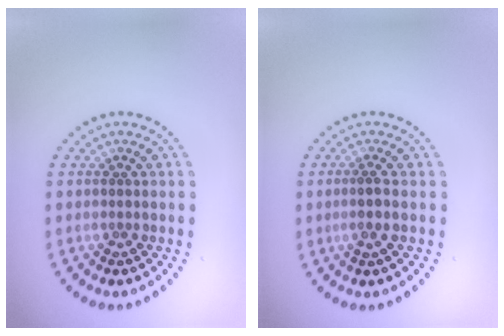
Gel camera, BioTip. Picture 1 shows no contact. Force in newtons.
{"total": 1.2, "press": 0.9, "slide": 0.7}